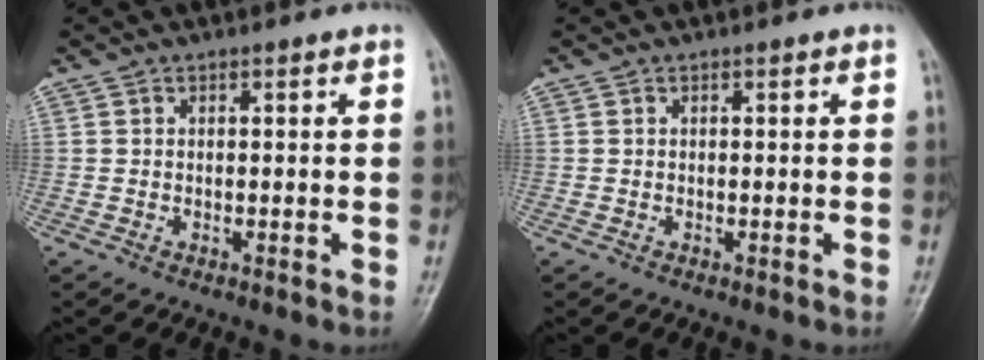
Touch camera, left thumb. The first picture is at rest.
{"total": 0.0}